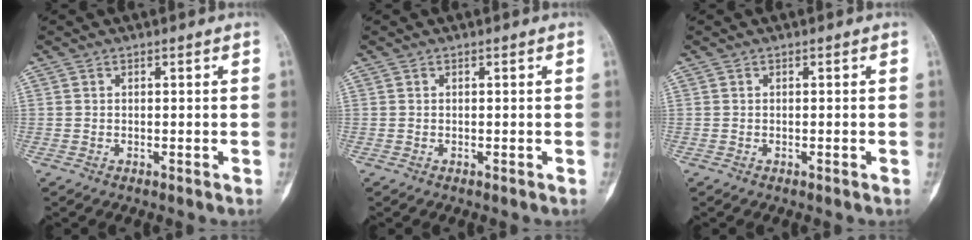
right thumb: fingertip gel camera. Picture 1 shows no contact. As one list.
[{"total": 0.0}, {"total": 0.0}]